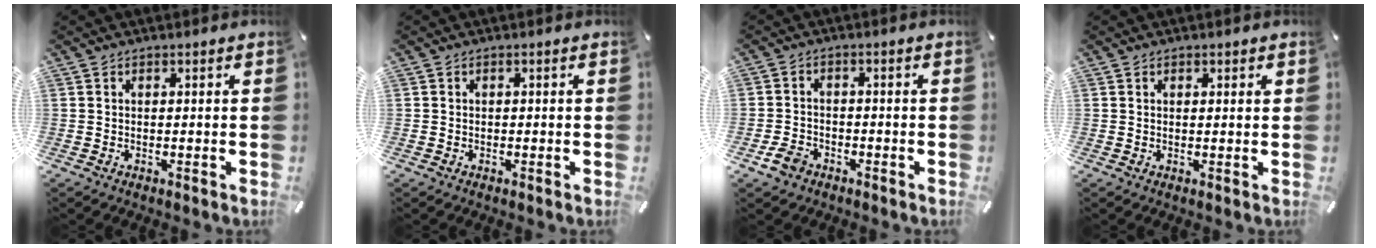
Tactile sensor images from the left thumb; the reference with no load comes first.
{"total": 0.0}
{"total": 4.2, "force": [-2.3, 3.2, 1.3], "torque": [-0.034, 0.008, -0.046]}
{"total": 0.8, "force": [0.7, 0.4, 0.3], "torque": [-0.006, 0.001, 0.012]}